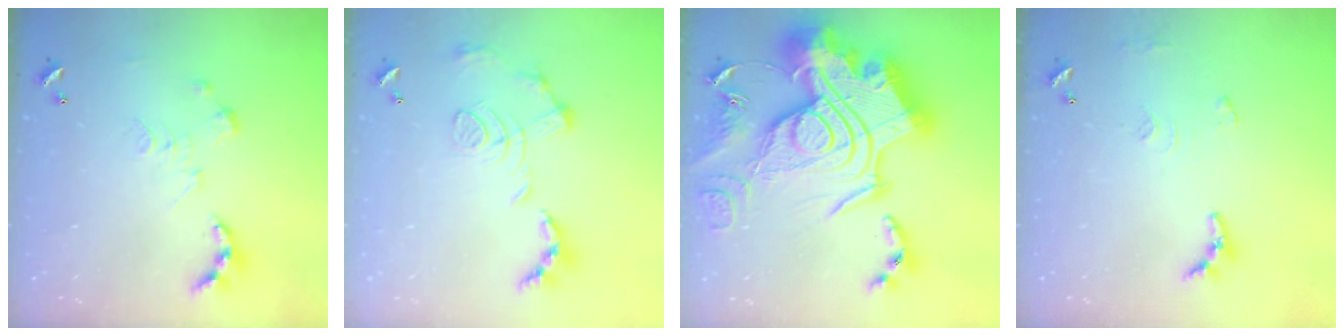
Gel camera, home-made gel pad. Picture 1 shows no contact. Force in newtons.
{"total": 1.5, "press": 0.8, "slide": 1.3}
{"total": 0.7, "press": 0.7, "slide": 0.1}
{"total": 8.7, "press": 8.7, "slide": 0.6}